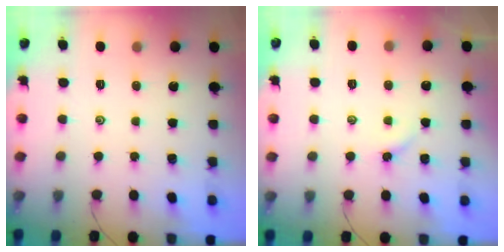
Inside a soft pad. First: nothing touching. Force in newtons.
{"total": 1.8, "press": 1.8, "slide": 0.4}